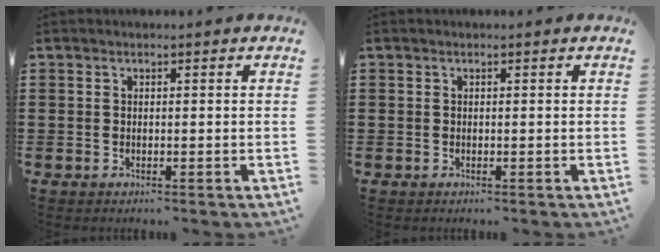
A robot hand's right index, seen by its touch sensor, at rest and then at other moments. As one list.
[{"total": 0.0}]